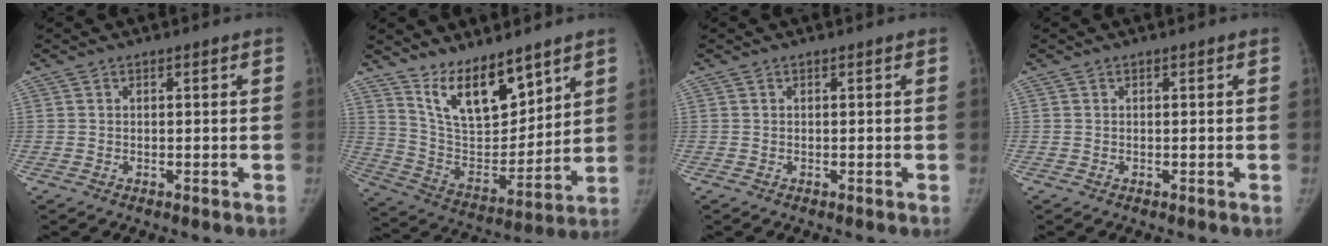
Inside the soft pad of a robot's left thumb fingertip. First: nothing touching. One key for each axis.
{"total": 15.4, "fx": 10.8, "fy": 6.3, "fz": 9.0, "tx": -0.107, "ty": -0.075, "tz": 0.212}
{"total": 0.0}
{"total": 0.0}